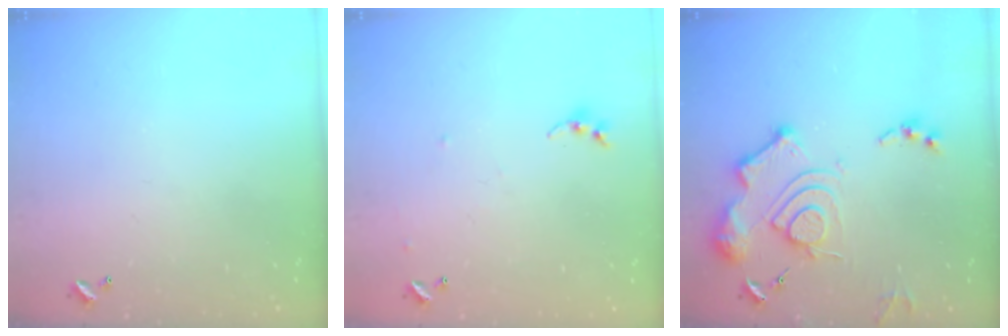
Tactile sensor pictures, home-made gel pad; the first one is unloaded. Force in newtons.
{"total": 5.1, "press": 5.0, "slide": 0.5}
{"total": 15.2, "press": 15.1, "slide": 1.7}